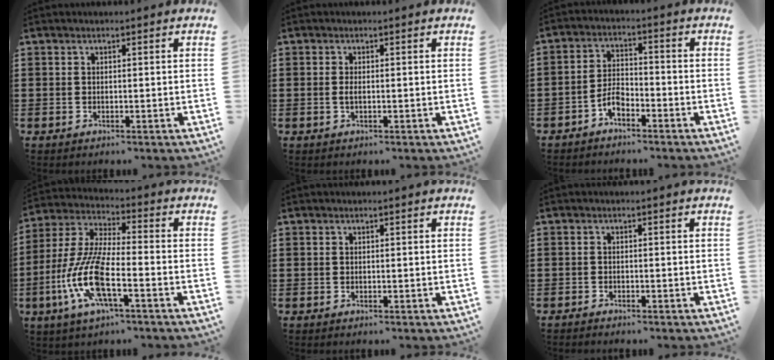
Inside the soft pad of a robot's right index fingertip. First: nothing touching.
{"total": 1.0, "force": [-0.1, 0.3, 1.0], "torque": [-0.019, 0.000, -0.003]}
{"total": 4.0, "force": [-2.6, 1.9, 2.3], "torque": [-0.057, 0.004, -0.053]}
{"total": 11.3, "force": [-4.6, 3.0, 9.9], "torque": [-0.247, -0.020, -0.095]}
{"total": 0.0}
{"total": 0.9, "force": [-0.9, 0.0, 0.0], "torque": [-0.004, -0.001, -0.018]}